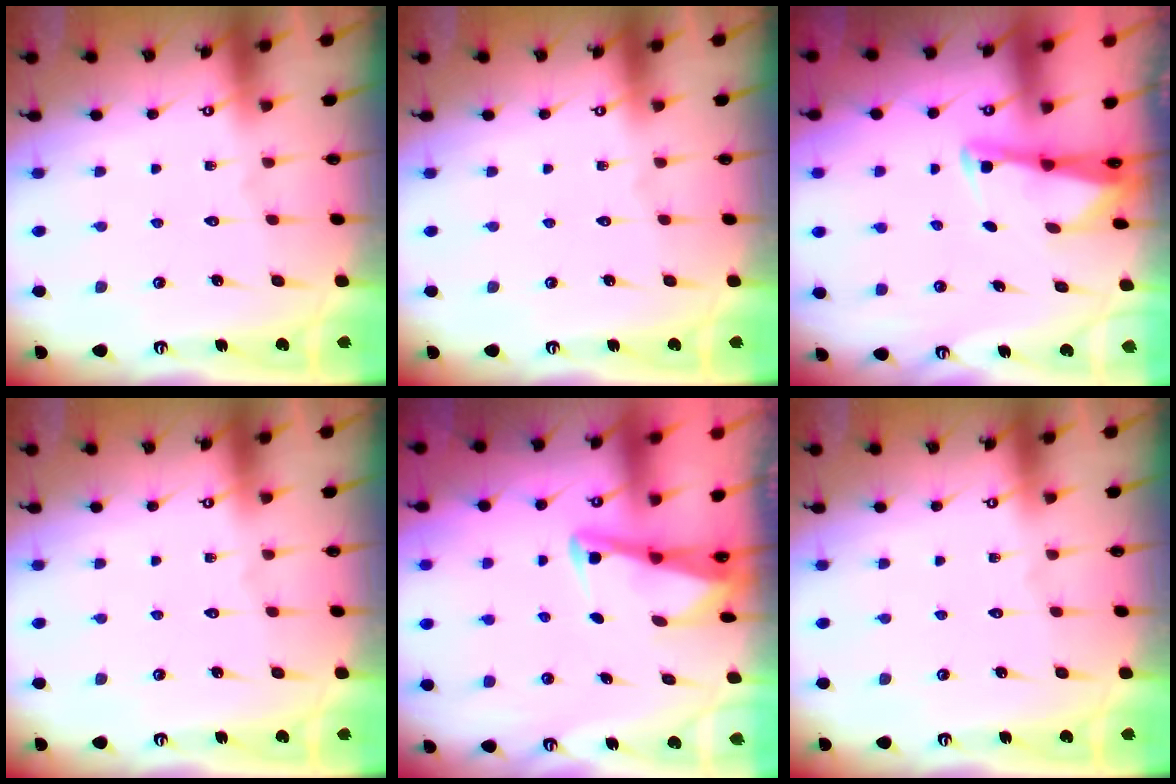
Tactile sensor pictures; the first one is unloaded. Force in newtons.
{"total": 0.0}
{"total": 2.5, "press": 2.5, "slide": 0.2}
{"total": 0.0}
{"total": 3.0, "press": 3.0, "slide": 0.4}
{"total": 0.0}